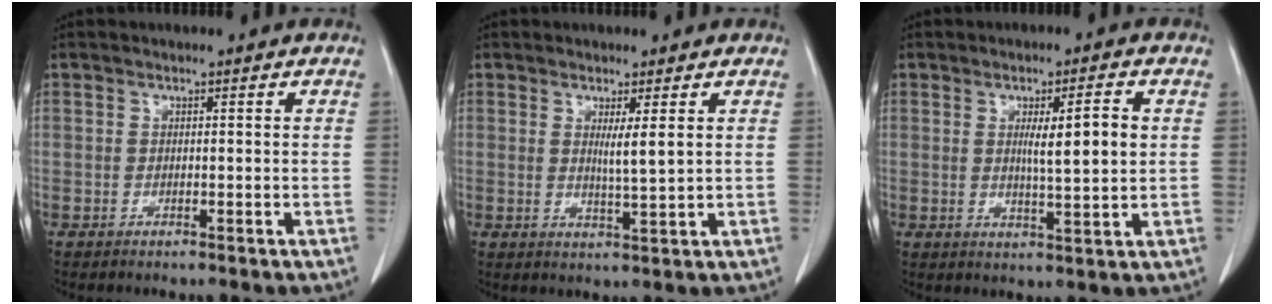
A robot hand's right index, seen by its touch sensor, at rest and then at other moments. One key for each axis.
{"total": 3.2, "fx": 1.0, "fy": -0.2, "fz": 3.0, "tx": -0.056, "ty": -0.012, "tz": 0.020}
{"total": 6.4, "fx": 1.1, "fy": 0.4, "fz": 6.2, "tx": -0.100, "ty": -0.004, "tz": 0.019}